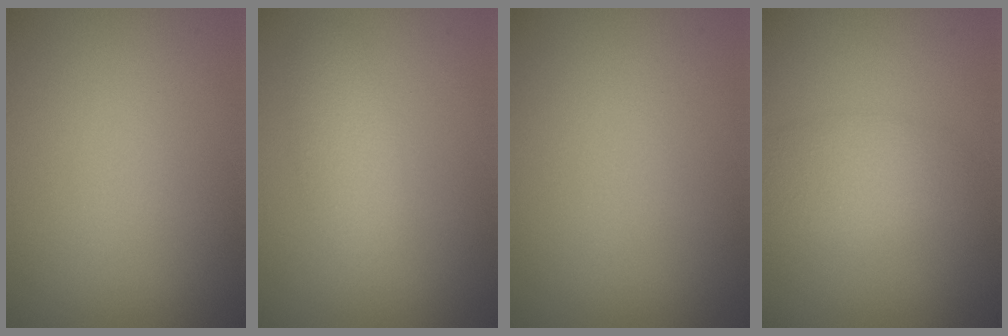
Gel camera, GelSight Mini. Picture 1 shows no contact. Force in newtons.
{"total": 2.5, "press": 2.5, "slide": 0.1}
{"total": 0.0}
{"total": 2.7, "press": 2.7, "slide": 0.1}